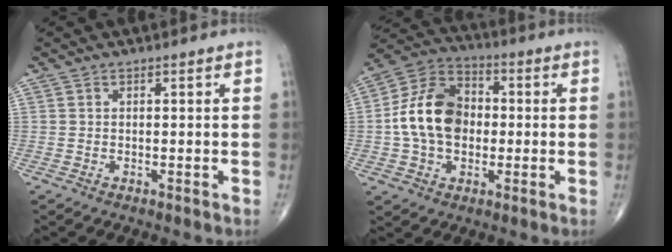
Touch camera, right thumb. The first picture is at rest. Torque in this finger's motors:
{"motor_torque": [0.45, 0.32, 1.37, -0.21, 0.17]}